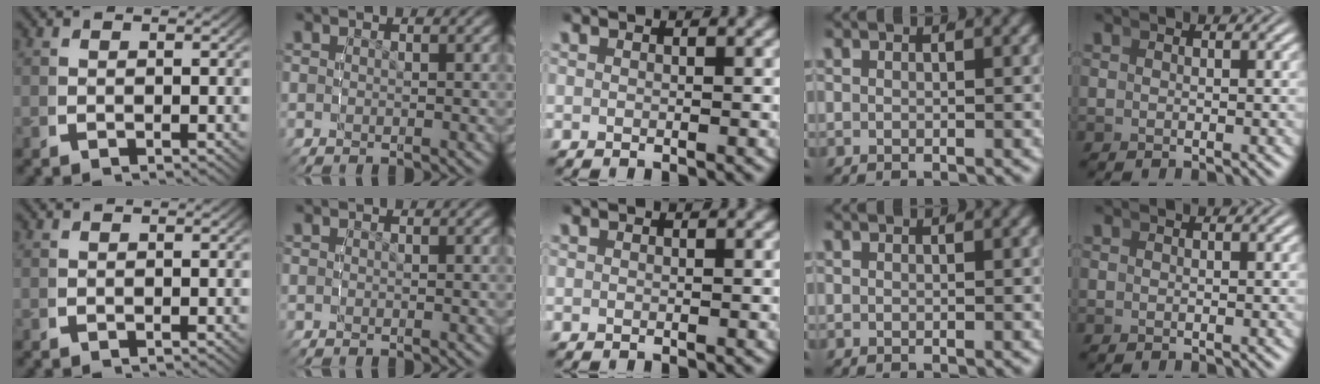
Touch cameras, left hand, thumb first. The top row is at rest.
{}